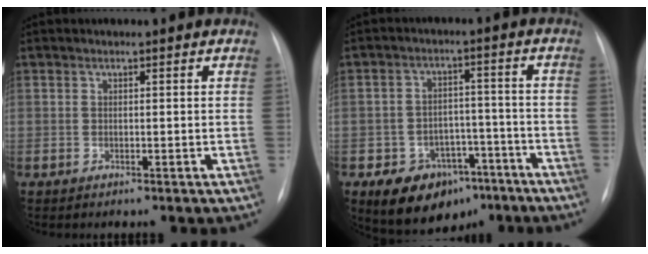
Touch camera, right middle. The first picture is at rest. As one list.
[{"total": 10.6, "force": [-6.5, 7.2, 4.3], "torque": [-0.059, 0.027, -0.089]}]